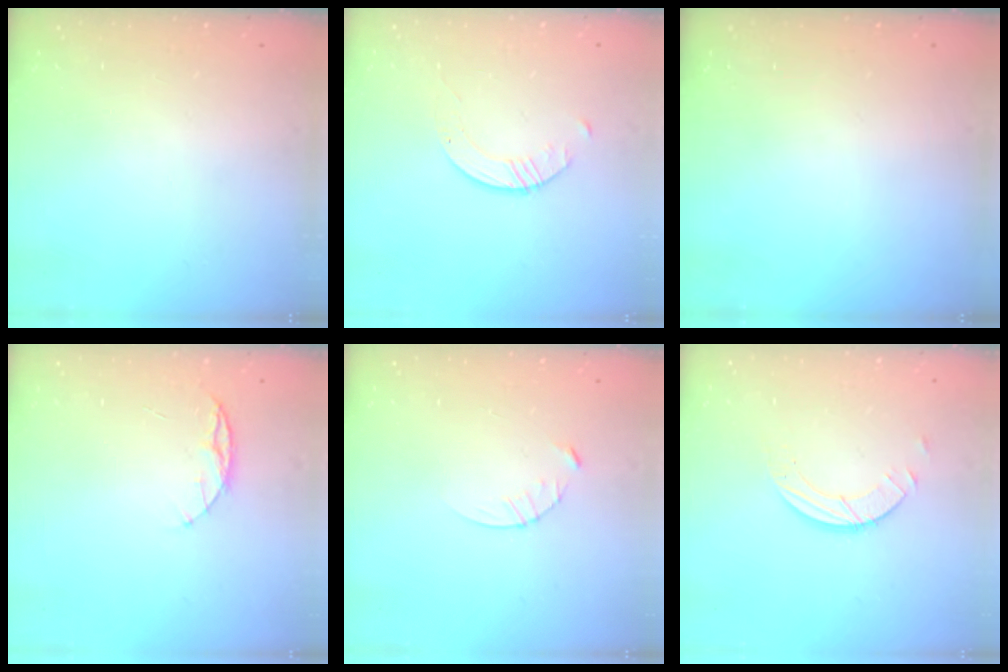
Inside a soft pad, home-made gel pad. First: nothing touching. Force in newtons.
{"total": 1.7, "press": 1.7, "slide": 0.2}
{"total": 0.0}
{"total": 5.2, "press": 5.1, "slide": 0.6}
{"total": 3.9, "press": 3.8, "slide": 0.4}
{"total": 3.4, "press": 3.4, "slide": 0.3}